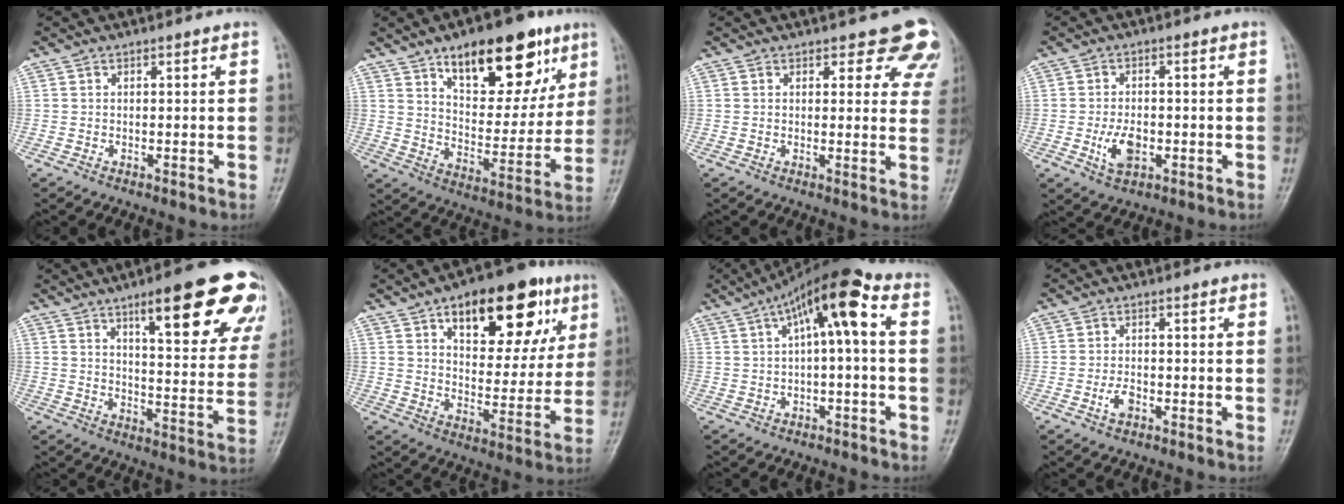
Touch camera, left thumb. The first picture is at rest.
{"total": 20.5, "force": [11.3, 9.6, 14.1], "torque": [-0.149, -0.046, 0.176]}
{"total": 8.2, "force": [6.4, 3.7, 3.6], "torque": [0.007, -0.031, 0.054]}
{"total": 5.8, "force": [-1.6, 3.5, 4.4], "torque": [-0.074, 0.002, -0.025]}
{"total": 21.2, "force": [11.9, 5.5, 16.7], "torque": [-0.184, -0.040, 0.161]}
{"total": 21.1, "force": [10.2, 10.2, 15.4], "torque": [-0.166, -0.023, 0.151]}
{"total": 10.1, "force": [1.9, 2.7, 9.5], "torque": [-0.163, 0.047, 0.024]}
{"total": 2.8, "force": [-1.3, 1.6, 1.9], "torque": [-0.038, 0.008, -0.024]}